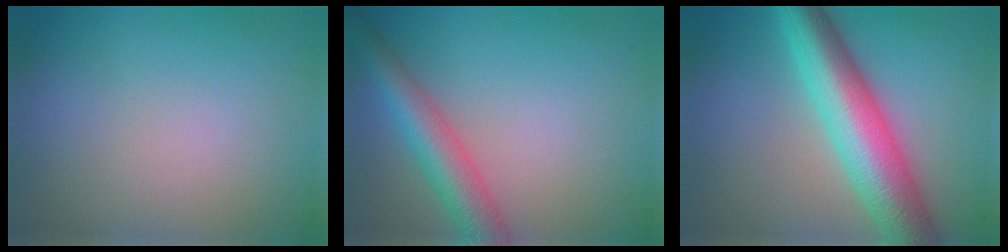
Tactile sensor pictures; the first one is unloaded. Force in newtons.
{"total": 5.3, "press": 5.3, "slide": 0.1}
{"total": 9.5, "press": 9.5, "slide": 0.1}